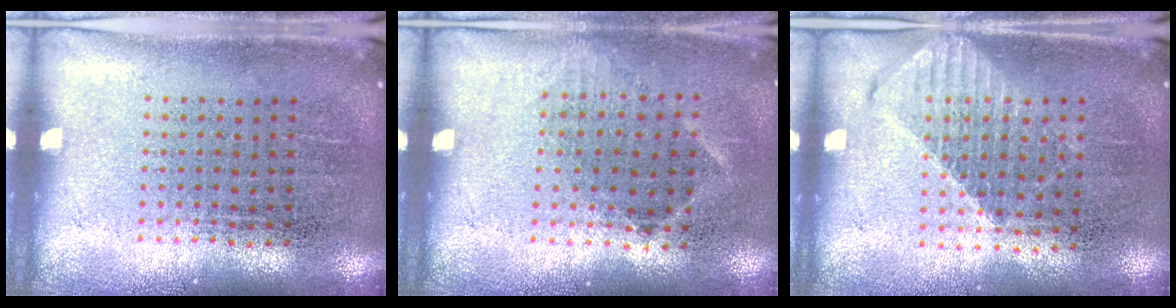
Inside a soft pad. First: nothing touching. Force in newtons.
{"total": 0.9, "press": 0.6, "slide": 0.6}
{"total": 1.2, "press": 1.1, "slide": 0.5}